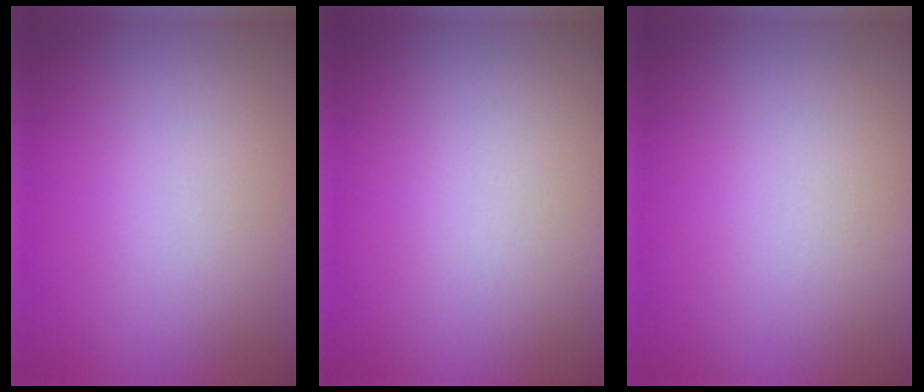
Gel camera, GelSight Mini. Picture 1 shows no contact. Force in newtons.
{"total": 0.0}
{"total": 0.0}